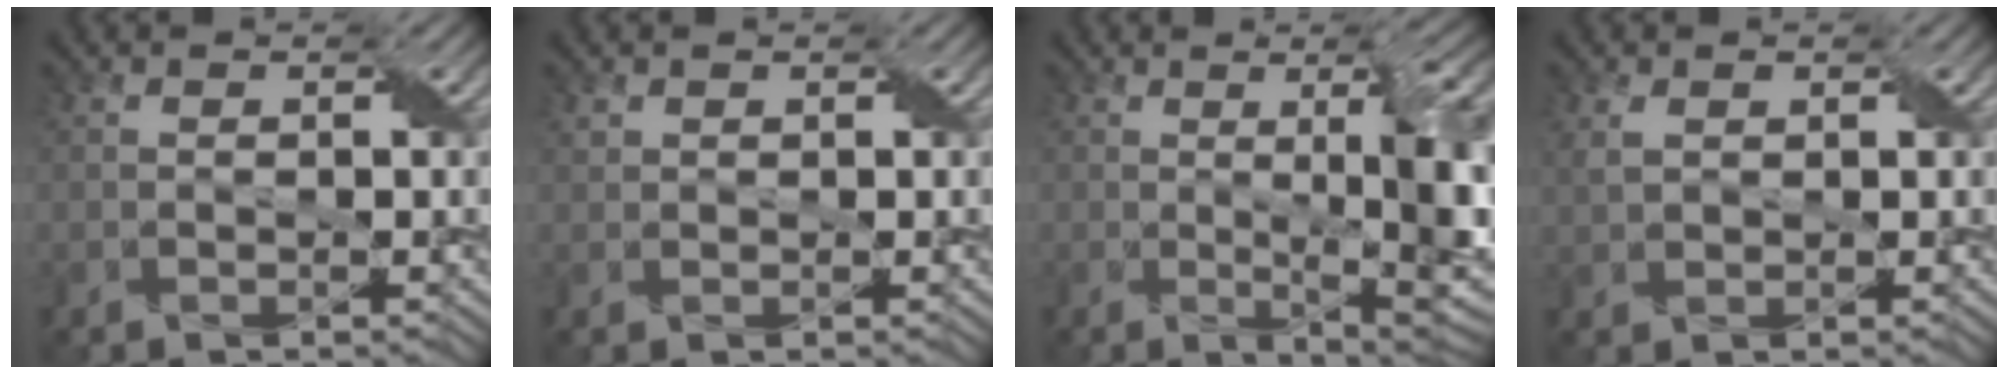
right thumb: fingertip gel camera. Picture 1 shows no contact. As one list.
[{"total": 0.6, "force": [0.5, 0.3, 0.0], "torque": [-0.006, 0.001, 0.013]}, {"total": 11.5, "force": [-0.2, 3.1, 11.1], "torque": [-0.148, 0.001, 0.001]}, {"total": 2.0, "force": [0.9, 1.2, 1.4], "torque": [-0.037, 0.003, 0.019]}]